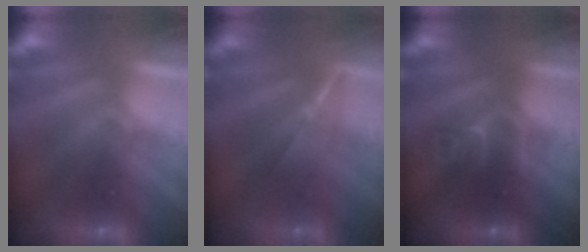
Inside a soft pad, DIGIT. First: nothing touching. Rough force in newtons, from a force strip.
{"total": 1.6}
{"total": 2.8}